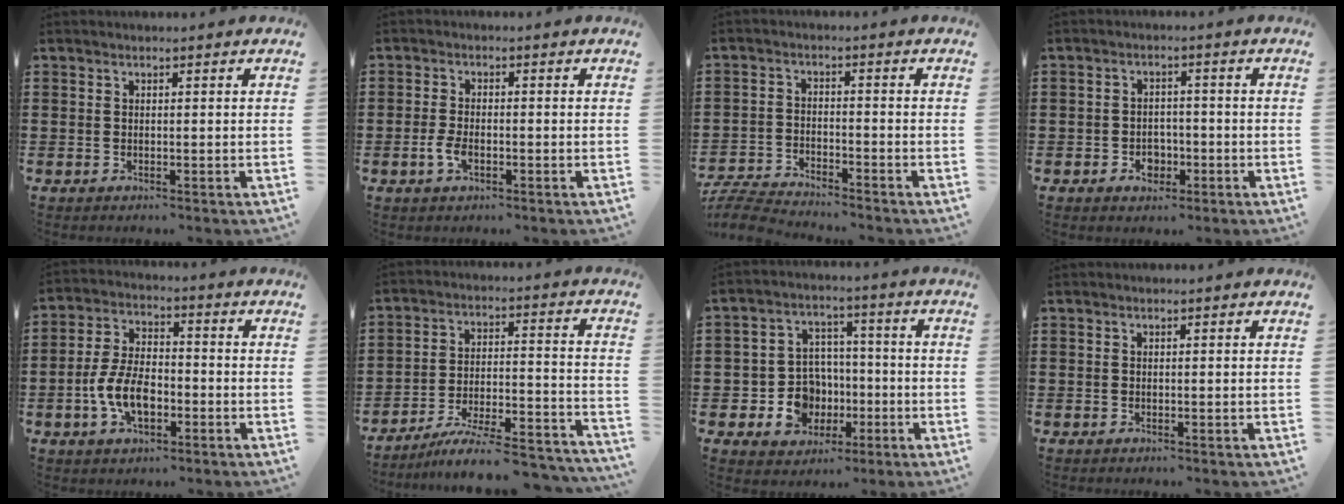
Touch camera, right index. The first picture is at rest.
{"total": 3.1, "force": [-1.1, 1.6, 2.4], "torque": [-0.064, -0.007, -0.025]}
{"total": 5.0, "force": [-4.9, 0.2, 0.8], "torque": [-0.034, -0.005, -0.104]}
{"total": 2.9, "force": [-1.3, 2.1, 1.4], "torque": [-0.031, 0.000, -0.027]}
{"total": 8.2, "force": [-2.7, 4.4, 6.5], "torque": [-0.151, 0.001, -0.056]}
{"total": 8.1, "force": [-7.0, 0.8, 4.0], "torque": [-0.067, 0.001, -0.138]}
{"total": 8.8, "force": [-2.3, 7.7, 3.5], "torque": [-0.092, 0.015, -0.032]}
{"total": 0.0}